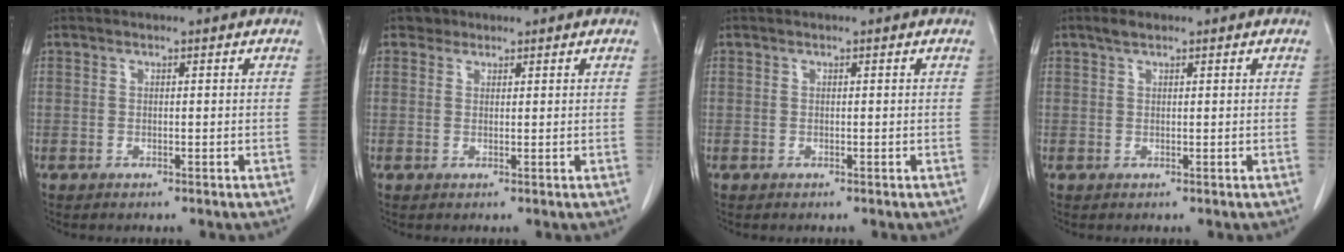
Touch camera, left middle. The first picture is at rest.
{"total": 1.5, "force": [1.0, 1.0, 0.0], "torque": [0.006, 0.004, 0.011]}
{"total": 0.0}
{"total": 1.5, "force": [1.1, 0.5, 0.8], "torque": [-0.021, 0.007, 0.021]}